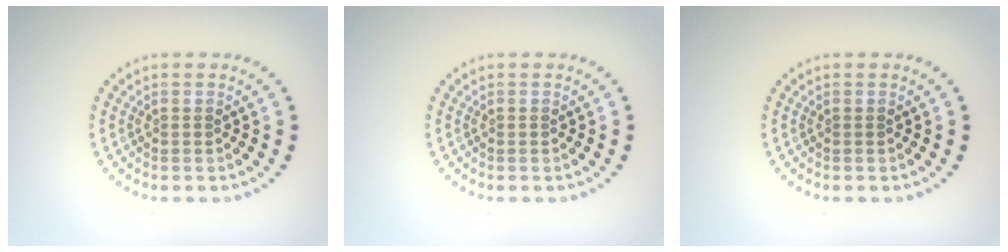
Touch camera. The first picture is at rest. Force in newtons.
{"total": 0.0}
{"total": 0.0}